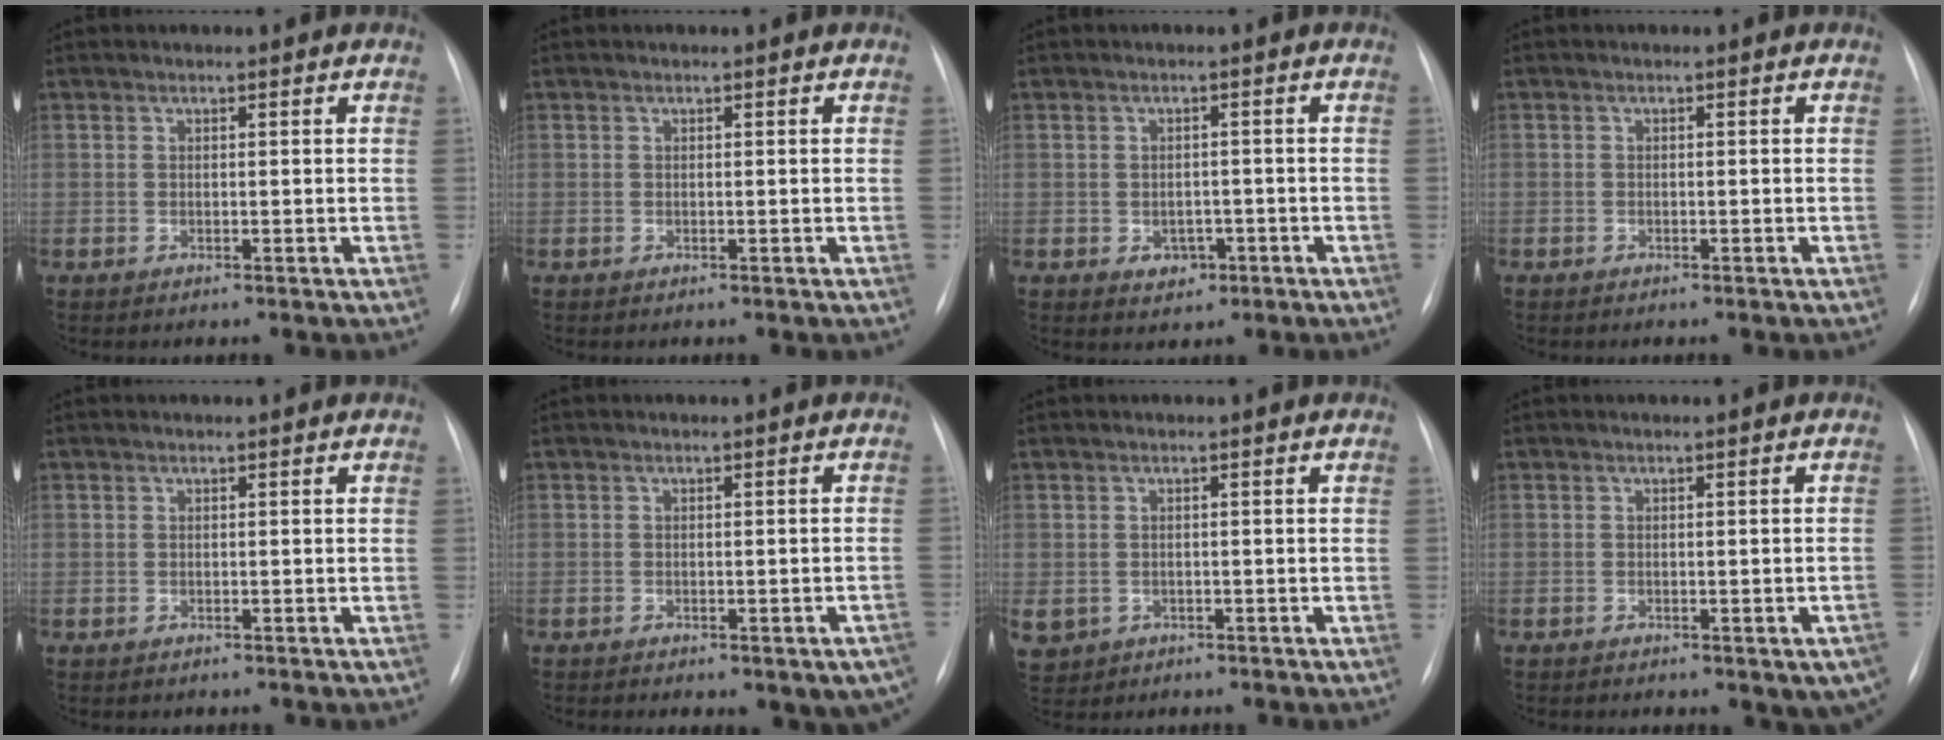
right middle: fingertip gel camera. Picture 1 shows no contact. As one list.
[{"total": 0.0}, {"total": 2.9, "force": [-1.2, 2.2, 1.4], "torque": [-0.018, 0.005, -0.004]}, {"total": 0.6, "force": [-0.5, 0.3, 0.2], "torque": [-0.010, 0.001, -0.010]}, {"total": 0.0}, {"total": 7.7, "force": [-5.0, 2.9, 5.1], "torque": [-0.048, 0.012, -0.060]}, {"total": 6.6, "force": [-2.6, 5.7, 2.1], "torque": [-0.070, -0.003, -0.030]}, {"total": 6.0, "force": [-3.5, 2.2, 4.4], "torque": [-0.036, 0.005, -0.042]}]